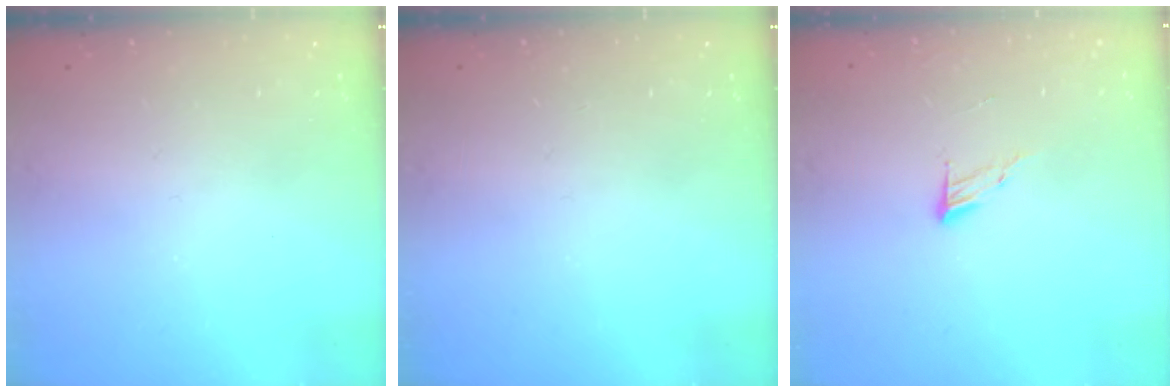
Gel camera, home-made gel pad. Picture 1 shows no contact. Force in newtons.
{"total": 0.0}
{"total": 5.0, "press": 4.9, "slide": 0.5}